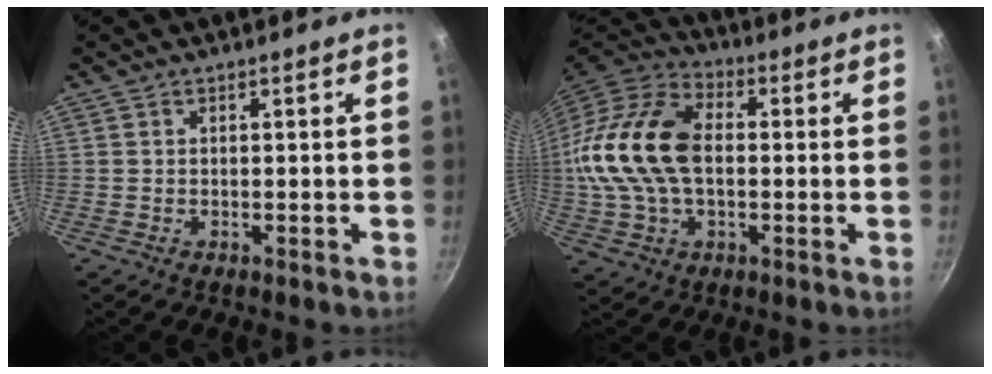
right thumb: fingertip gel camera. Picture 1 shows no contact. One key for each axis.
{"total": 20.2, "fx": 0.7, "fy": 13.0, "fz": 15.3, "tx": -0.292, "ty": 0.031, "tz": 0.002}